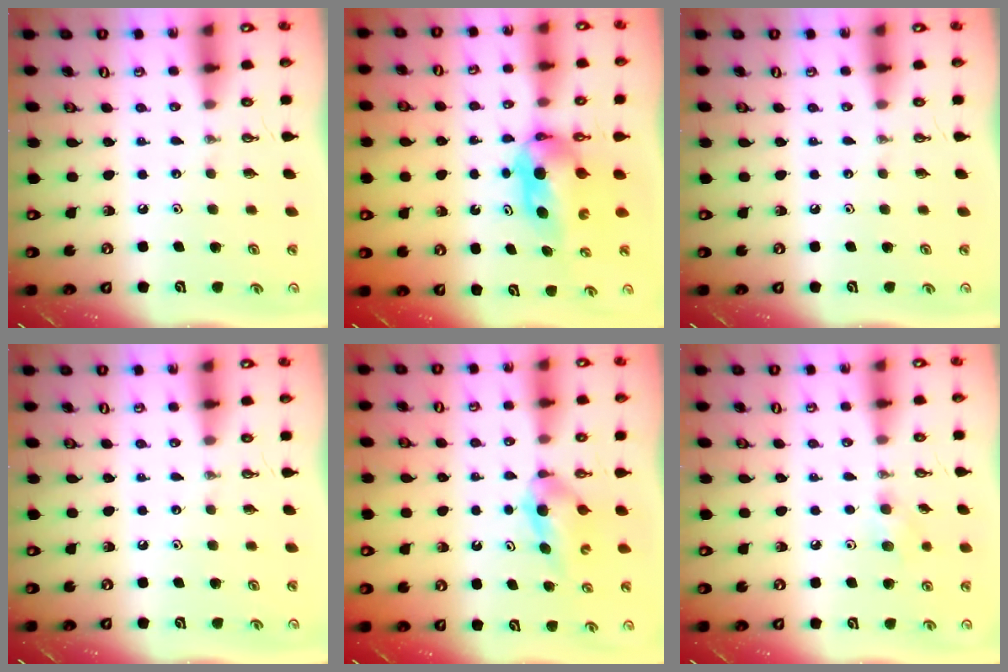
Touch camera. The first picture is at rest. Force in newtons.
{"total": 6.1, "press": 5.0, "slide": 3.6}
{"total": 0.0}
{"total": 0.0}
{"total": 5.0, "press": 4.7, "slide": 1.7}
{"total": 7.2, "press": 7.1, "slide": 1.0}